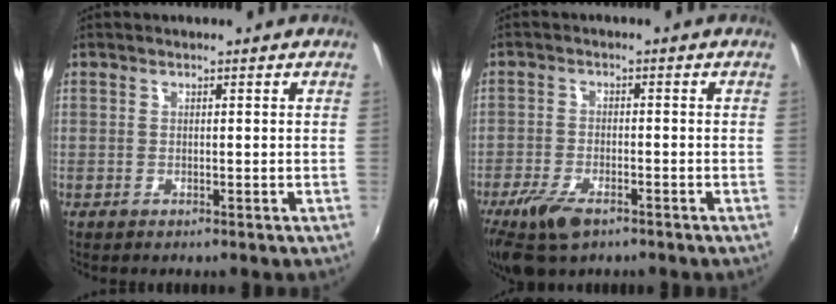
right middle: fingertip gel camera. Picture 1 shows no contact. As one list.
[{"total": 8.2, "force": [-5.4, 3.4, 5.2], "torque": [-0.130, -0.021, -0.100]}]